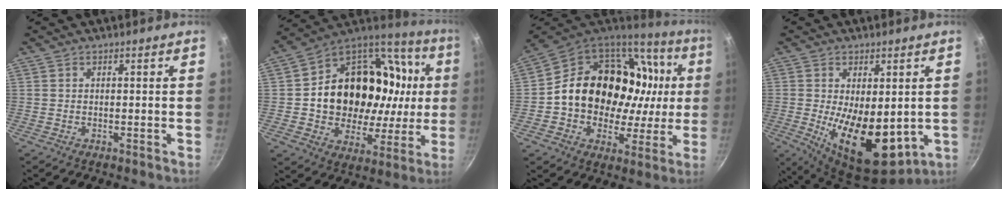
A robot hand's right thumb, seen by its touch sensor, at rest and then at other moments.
{"total": 29.0, "force": [2.9, 21.5, 19.2], "torque": [-0.275, 0.039, 0.055]}
{"total": 27.5, "force": [3.6, 20.1, 18.3], "torque": [-0.269, 0.037, 0.067]}
{"total": 15.7, "force": [-1.3, 8.1, 13.3], "torque": [-0.198, -0.027, -0.001]}